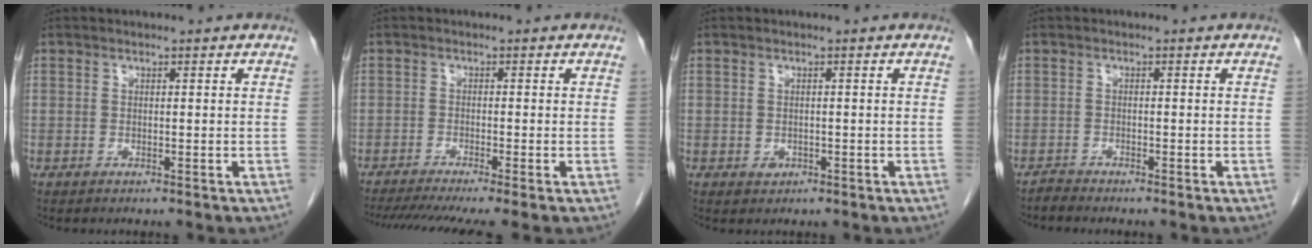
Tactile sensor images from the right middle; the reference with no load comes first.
{"total": 9.9, "force": [-7.9, 0.1, 6.0], "torque": [-0.083, -0.017, -0.124]}
{"total": 1.2, "force": [-0.4, 1.0, 0.5], "torque": [-0.010, 0.002, 0.000]}
{"total": 1.1, "force": [-1.1, -0.1, -0.2], "torque": [0.000, -0.005, -0.021]}